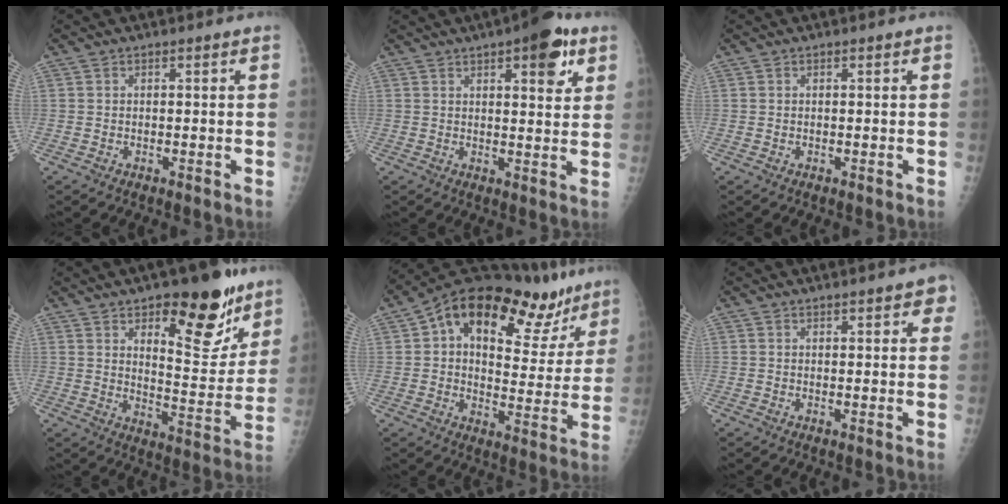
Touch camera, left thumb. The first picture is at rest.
{"total": 9.5, "force": [4.8, 3.3, 7.5], "torque": [-0.077, -0.015, 0.058]}
{"total": 0.0}
{"total": 18.2, "force": [10.8, 7.4, 12.6], "torque": [-0.113, -0.074, 0.159]}
{"total": 23.1, "force": [13.6, 11.5, 14.7], "torque": [-0.172, -0.008, 0.200]}
{"total": 3.7, "force": [2.1, 1.3, 2.8], "torque": [-0.019, -0.003, 0.022]}